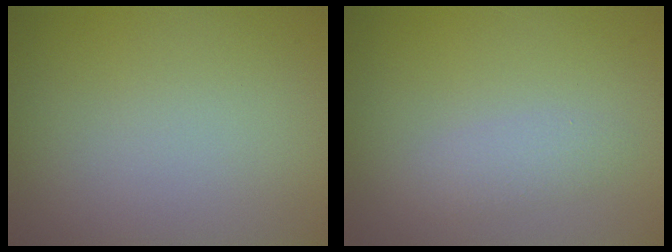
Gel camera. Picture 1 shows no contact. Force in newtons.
{"total": 1.5, "press": 1.5, "slide": 0.1}